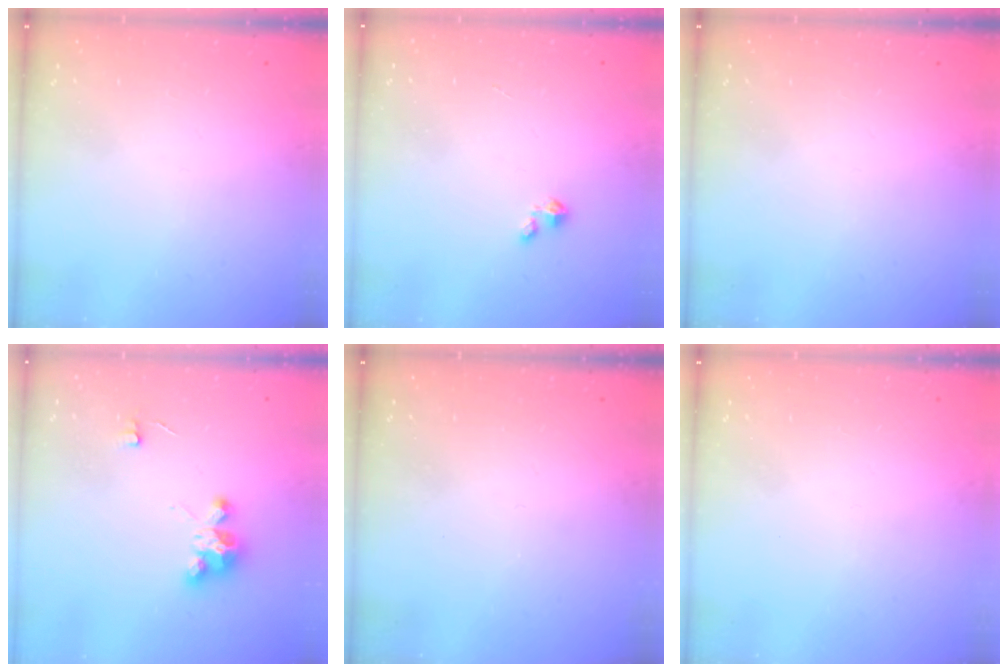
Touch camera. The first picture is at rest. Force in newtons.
{"total": 1.4, "press": 1.4, "slide": 0.2}
{"total": 0.0}
{"total": 4.9, "press": 4.8, "slide": 0.2}
{"total": 0.0}
{"total": 0.0}